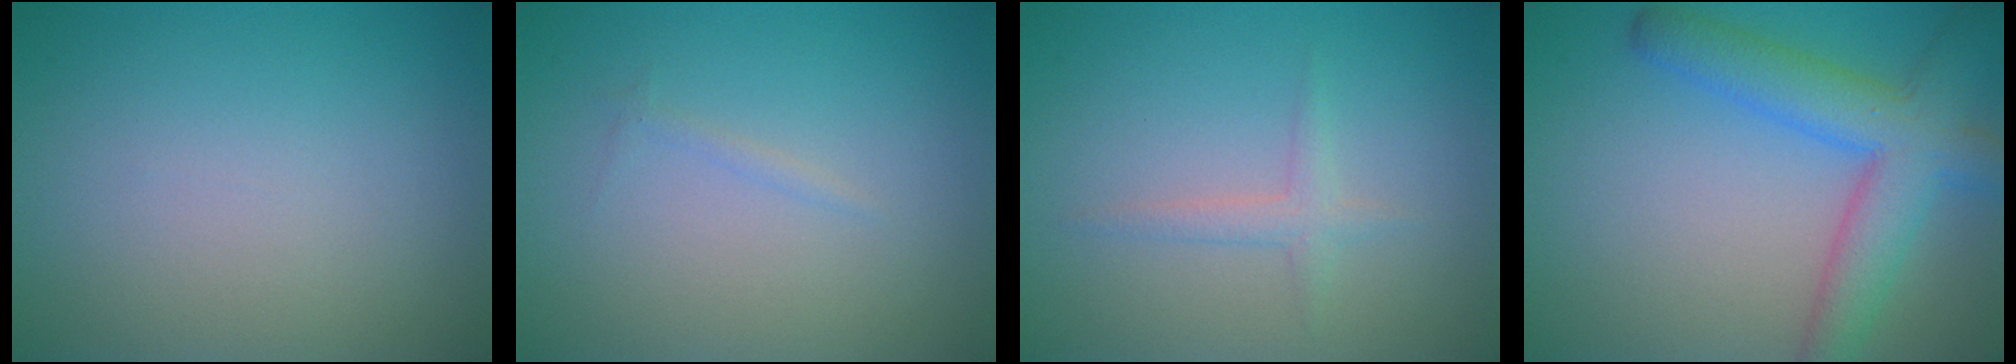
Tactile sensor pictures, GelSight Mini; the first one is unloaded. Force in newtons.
{"total": 0.5, "press": 0.5, "slide": 0.0}
{"total": 1.3, "press": 1.3, "slide": 0.1}
{"total": 6.4, "press": 6.4, "slide": 0.3}